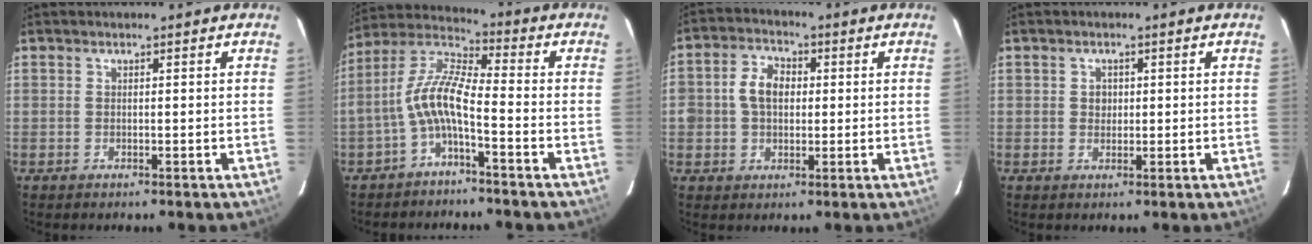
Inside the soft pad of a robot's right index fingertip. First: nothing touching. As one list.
[{"total": 8.4, "force": [-3.2, 1.8, 7.5], "torque": [-0.175, 0.016, -0.064]}, {"total": 6.3, "force": [0.5, 4.9, 4.0], "torque": [-0.078, 0.020, 0.010]}, {"total": 1.7, "force": [0.2, 1.7, 0.5], "torque": [-0.005, 0.005, 0.002]}]